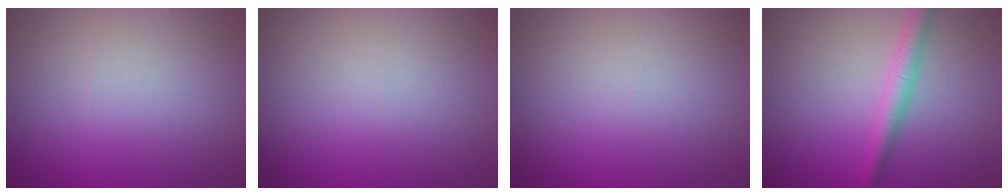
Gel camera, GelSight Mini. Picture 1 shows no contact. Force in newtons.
{"total": 0.0}
{"total": 0.0}
{"total": 2.7, "press": 2.6, "slide": 0.1}